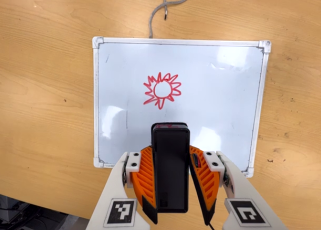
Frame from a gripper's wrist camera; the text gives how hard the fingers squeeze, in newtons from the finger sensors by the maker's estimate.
{"total": 6.8, "left": 5.4, "right": 8.3}